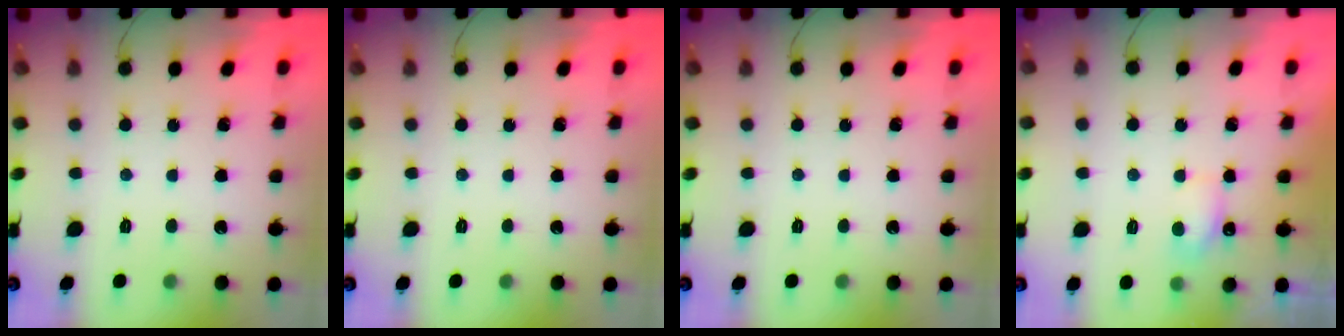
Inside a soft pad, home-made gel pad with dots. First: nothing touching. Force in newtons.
{"total": 0.0}
{"total": 0.0}
{"total": 4.4, "press": 4.2, "slide": 1.4}